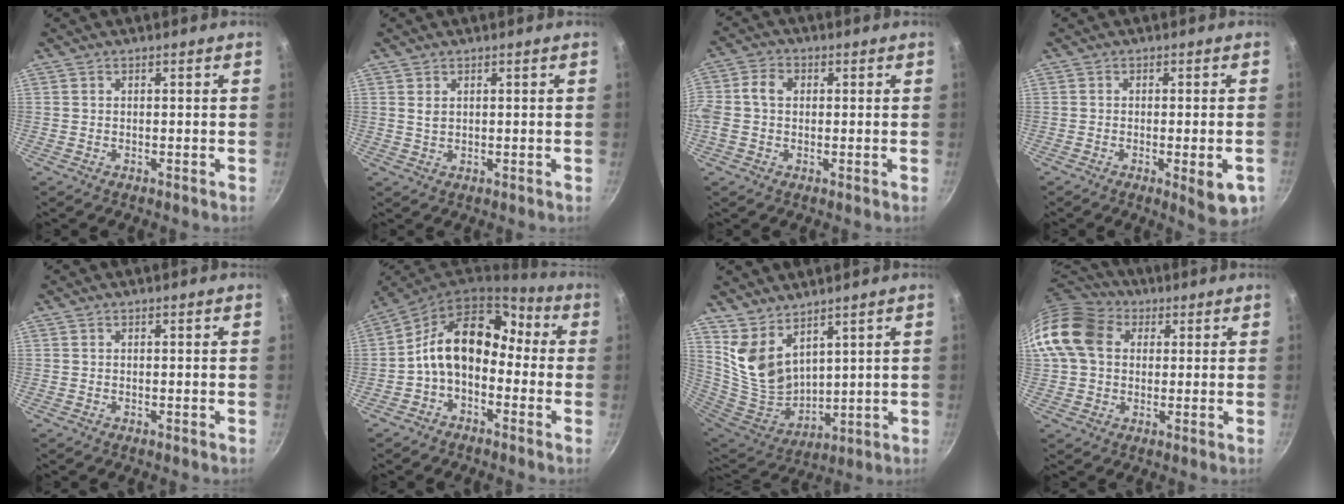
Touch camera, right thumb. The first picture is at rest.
{"total": 1.6, "force": [0.7, 1.1, 1.0], "torque": [-0.017, -0.005, 0.015]}
{"total": 6.1, "force": [0.6, 4.5, 4.0], "torque": [-0.081, 0.016, -0.004]}
{"total": 7.0, "force": [-2.5, 1.9, 6.2], "torque": [-0.065, 0.001, -0.028]}
{"total": 0.0}
{"total": 13.3, "force": [-1.5, 9.4, 9.3], "torque": [-0.126, 0.056, -0.048]}
{"total": 11.7, "force": [7.5, 6.3, 6.4], "torque": [-0.104, -0.078, 0.170]}
{"total": 14.7, "force": [3.2, 11.5, 8.6], "torque": [-0.158, 0.026, 0.042]}